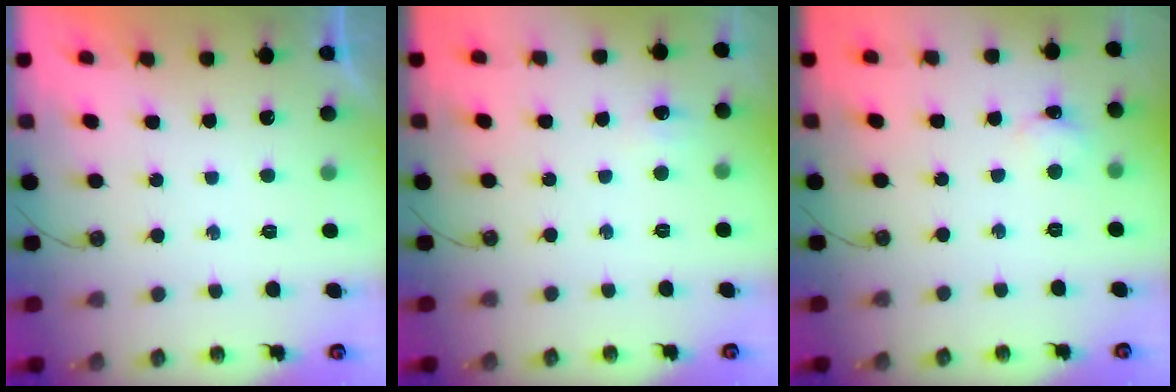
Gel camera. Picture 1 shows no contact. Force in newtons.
{"total": 3.6, "press": 3.6, "slide": 0.6}
{"total": 2.2, "press": 2.2, "slide": 0.3}